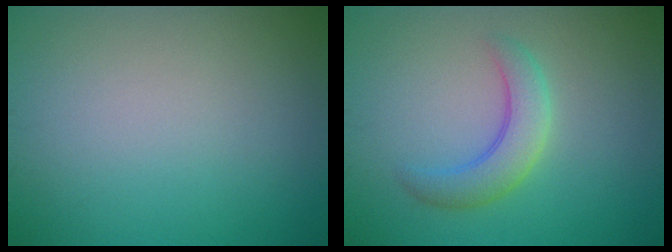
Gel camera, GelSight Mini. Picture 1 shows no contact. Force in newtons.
{"total": 3.3, "press": 3.3, "slide": 0.2}